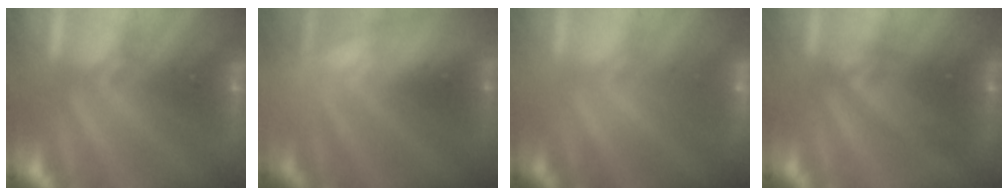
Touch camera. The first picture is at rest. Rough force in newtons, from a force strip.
{"total": 2.6}
{"total": 2.2}
{"total": 2.7}